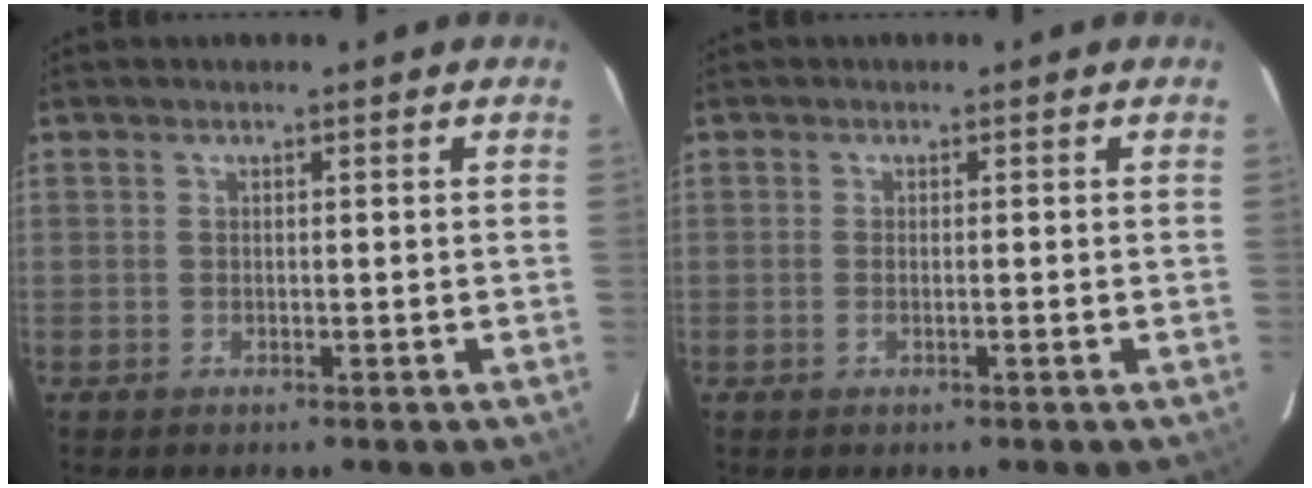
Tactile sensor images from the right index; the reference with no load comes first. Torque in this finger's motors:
{"motor_torque": [-0.10, 0.03, -0.07, 0.00]}